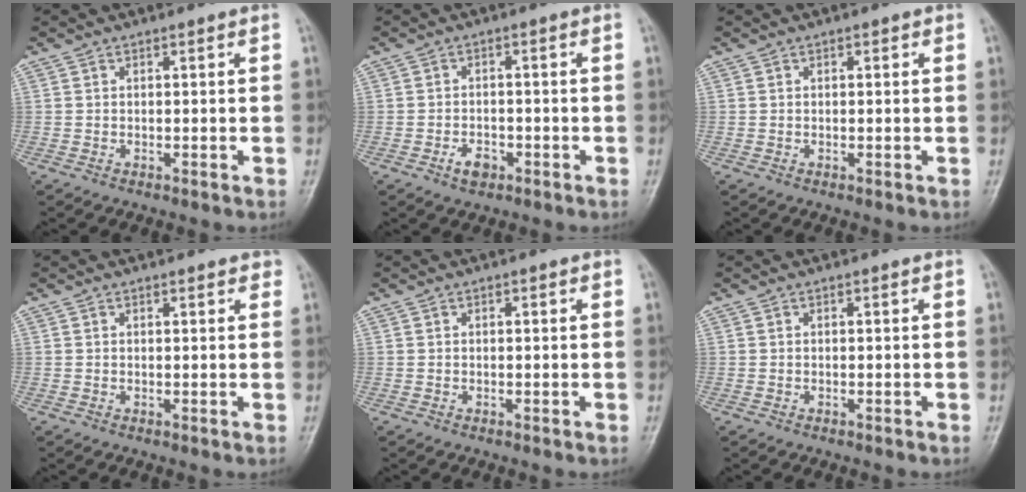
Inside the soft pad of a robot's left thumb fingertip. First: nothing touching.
{"total": 3.0, "force": [-1.8, 1.9, 1.6], "torque": [-0.022, 0.010, -0.028]}
{"total": 0.9, "force": [0.3, 0.5, 0.7], "torque": [-0.005, 0.001, 0.002]}
{"total": 1.5, "force": [1.1, 0.7, 0.9], "torque": [-0.004, -0.003, 0.008]}
{"total": 0.6, "force": [0.2, 0.3, 0.5], "torque": [-0.003, 0.002, 0.001]}
{"total": 0.0}